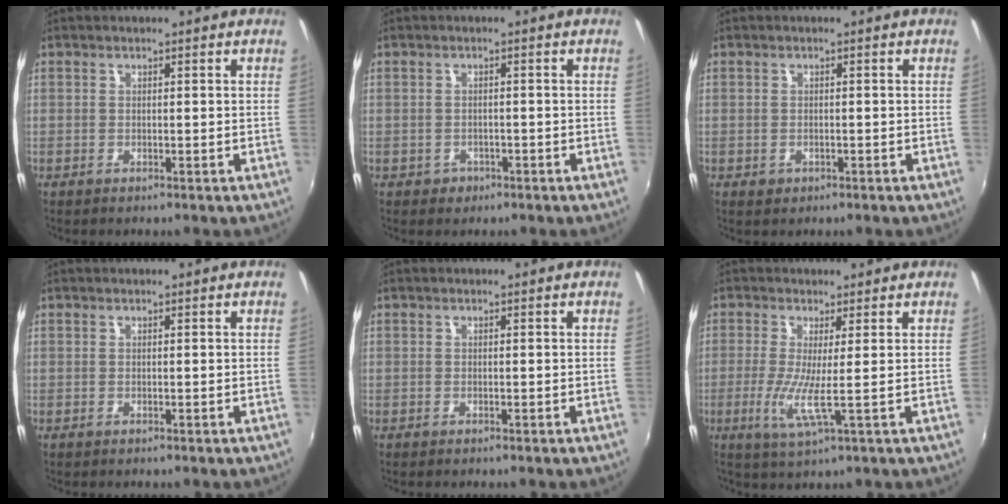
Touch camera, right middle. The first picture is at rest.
{"total": 2.0, "force": [-1.0, 1.7, 0.4], "torque": [-0.011, -0.002, -0.013]}
{"total": 1.3, "force": [-0.6, 1.0, 0.5], "torque": [-0.010, -0.004, -0.008]}
{"total": 0.0}
{"total": 0.0}
{"total": 5.2, "force": [-0.5, -0.5, 5.1], "torque": [-0.116, -0.017, -0.019]}